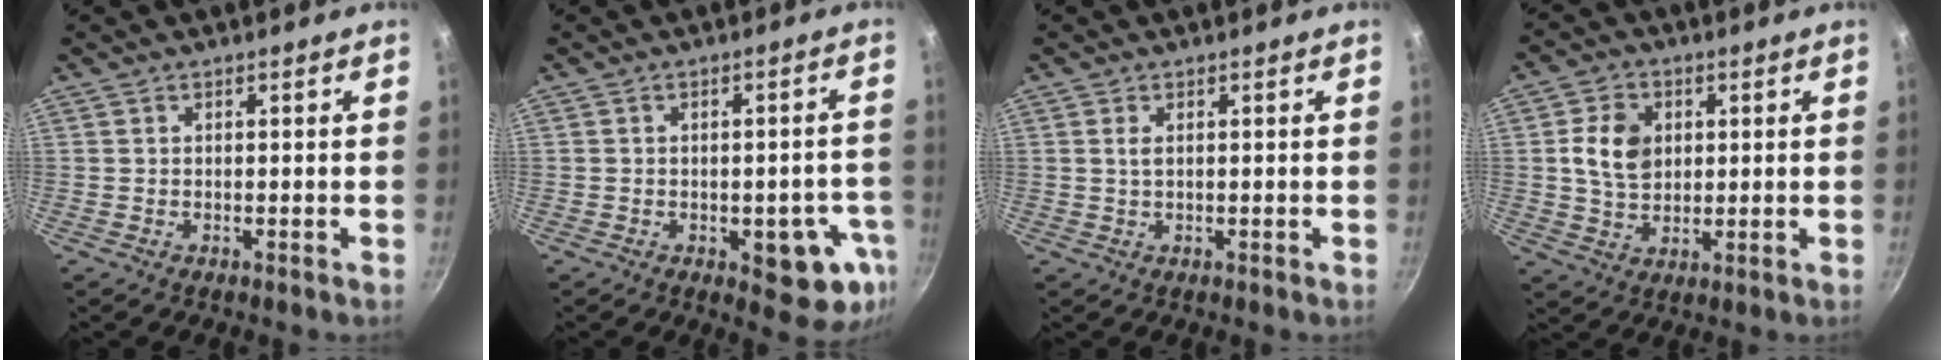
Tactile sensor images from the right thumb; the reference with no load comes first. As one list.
[{"total": 10.4, "force": [-3.4, 5.0, 8.5], "torque": [-0.048, 0.011, -0.040]}, {"total": 1.4, "force": [0.4, 0.6, 1.2], "torque": [-0.023, 0.000, 0.008]}, {"total": 8.6, "force": [1.6, 6.6, 5.3], "torque": [-0.076, -0.001, 0.028]}]